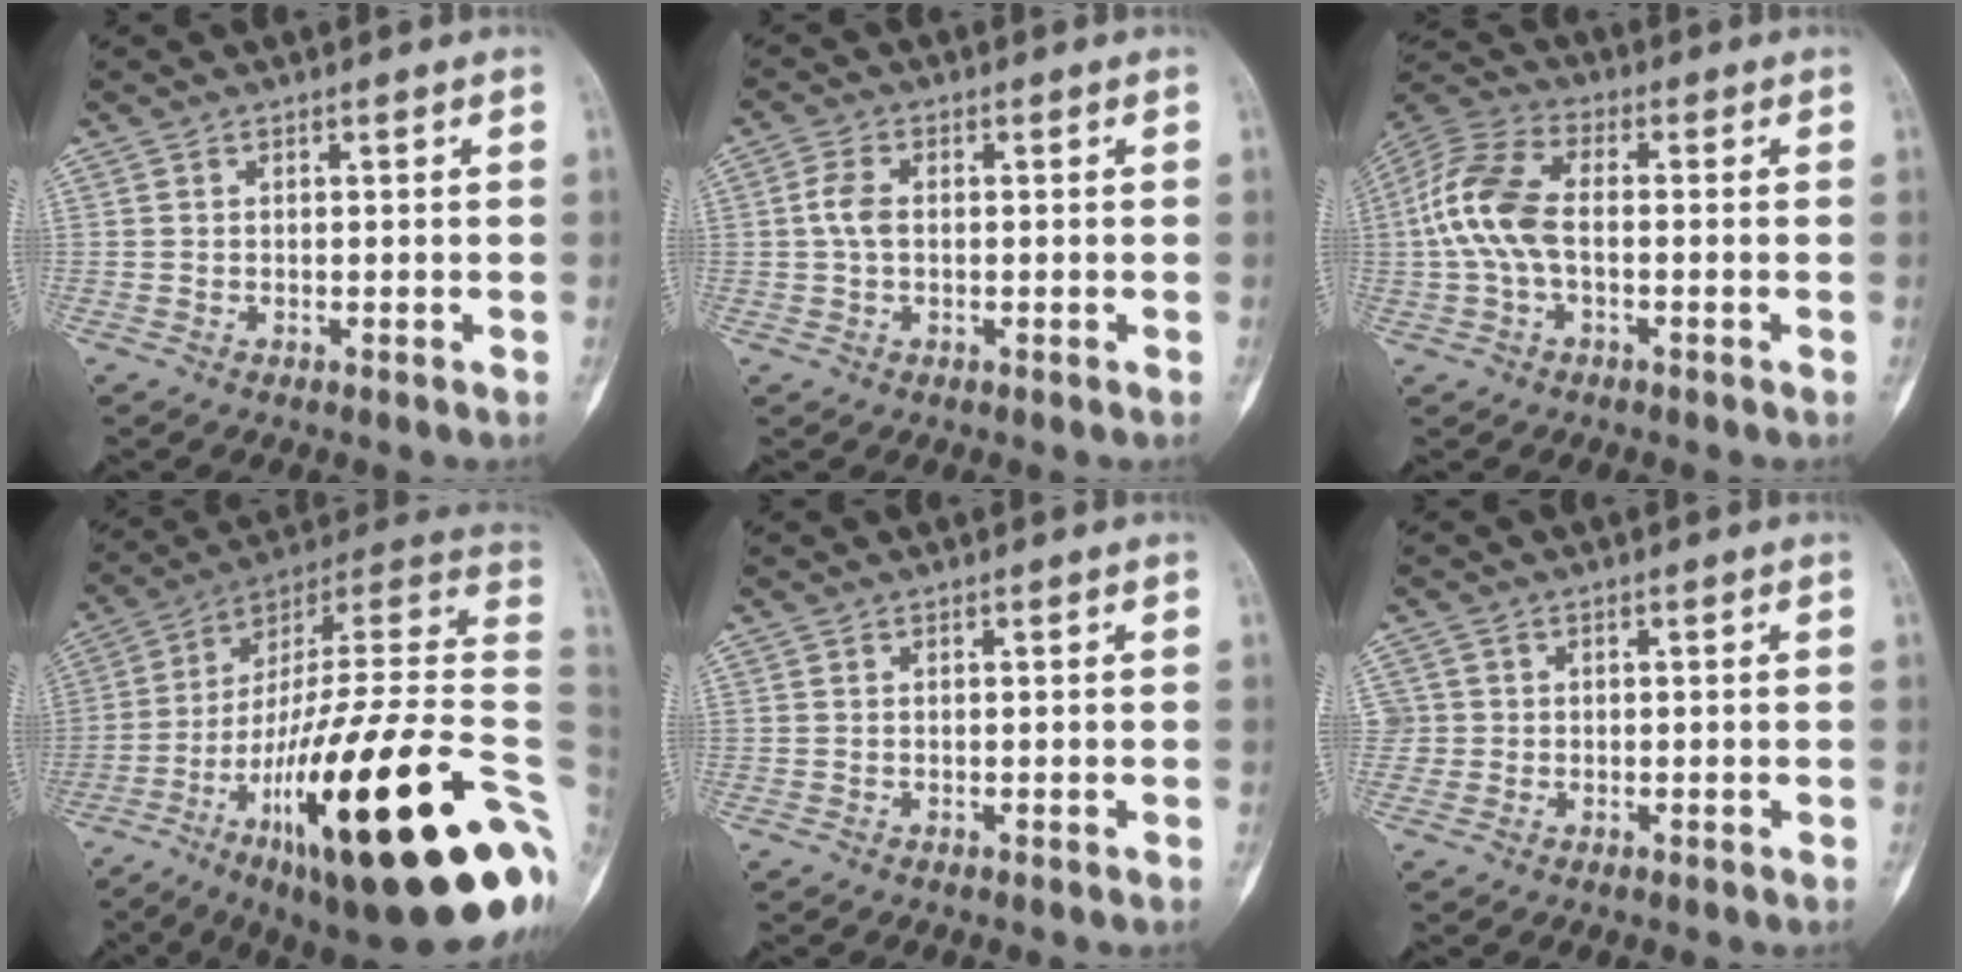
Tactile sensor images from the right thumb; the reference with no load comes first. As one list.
[{"total": 3.7, "force": [0.2, 2.2, 2.9], "torque": [-0.066, 0.008, -0.001]}, {"total": 11.4, "force": [-0.6, 6.3, 9.5], "torque": [-0.214, 0.032, -0.017]}, {"total": 36.5, "force": [-8.8, 7.5, 34.6], "torque": [-0.446, 0.065, -0.146]}, {"total": 0.0}, {"total": 2.3, "force": [0.0, 2.3, 0.0], "torque": [0.015, 0.007, -0.001]}]